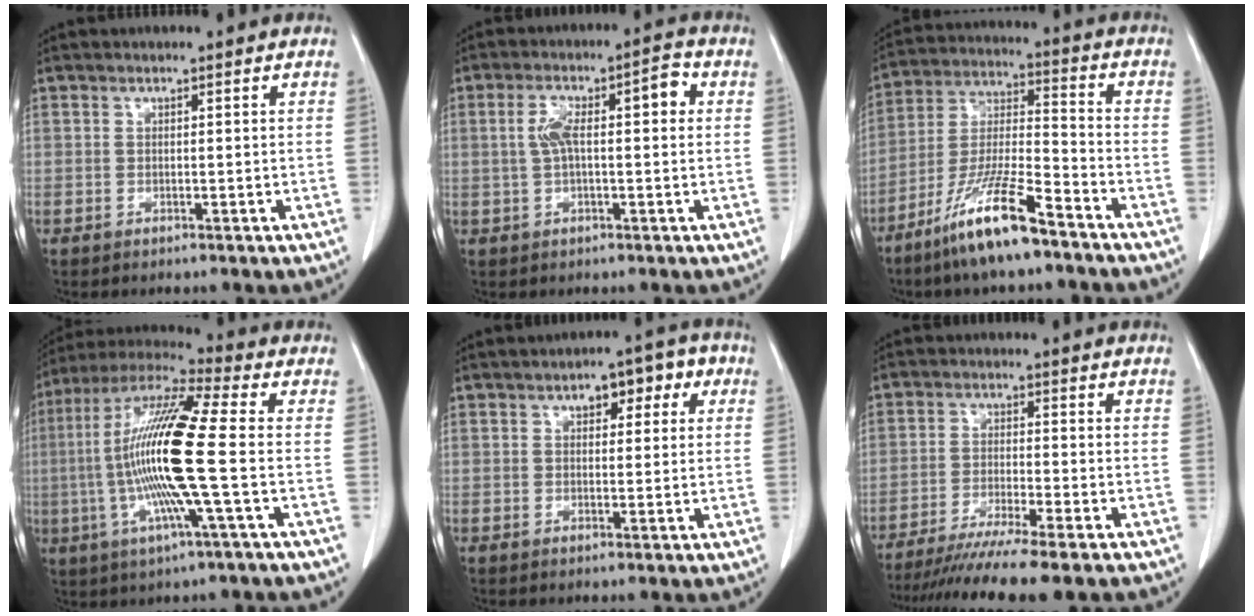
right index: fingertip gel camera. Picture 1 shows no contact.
{"total": 7.6, "force": [1.1, 2.2, 7.2], "torque": [-0.132, 0.038, 0.020]}
{"total": 13.3, "force": [-9.1, 1.1, 9.6], "torque": [-0.200, -0.024, -0.174]}
{"total": 17.4, "force": [-1.9, 0.3, 17.3], "torque": [-0.353, -0.001, -0.049]}
{"total": 6.2, "force": [2.5, 2.9, 4.9], "torque": [-0.055, 0.026, 0.028]}
{"total": 11.7, "force": [-9.7, -1.3, 6.4], "torque": [-0.084, -0.034, -0.151]}